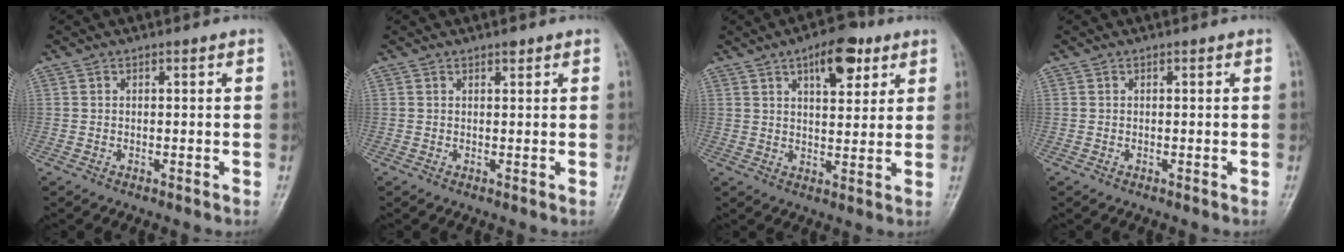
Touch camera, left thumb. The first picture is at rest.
{"total": 1.0, "force": [0.8, 0.3, 0.5], "torque": [-0.008, -0.005, 0.012]}
{"total": 9.4, "force": [4.9, 4.2, 6.9], "torque": [-0.077, -0.020, 0.071]}
{"total": 0.0}